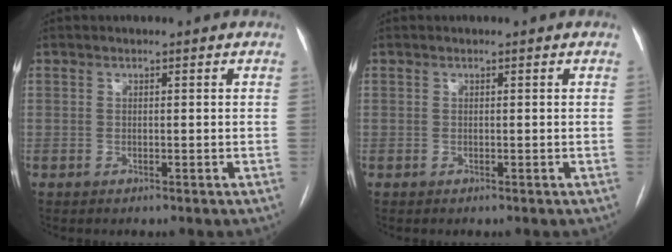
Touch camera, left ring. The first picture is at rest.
{"total": 0.0}